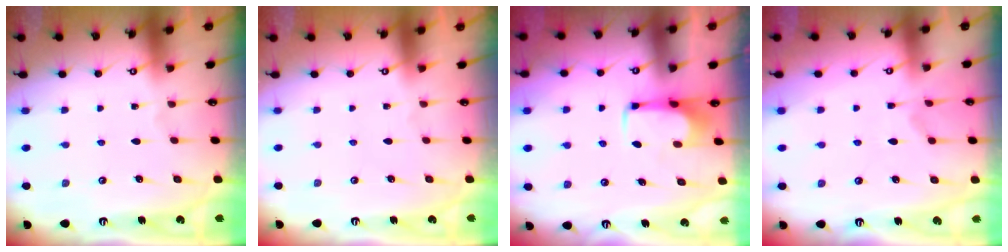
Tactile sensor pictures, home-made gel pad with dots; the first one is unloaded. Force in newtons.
{"total": 1.5, "press": 1.4, "slide": 0.6}
{"total": 2.0, "press": 2.0, "slide": 0.2}
{"total": 1.1, "press": 0.1, "slide": 1.1}